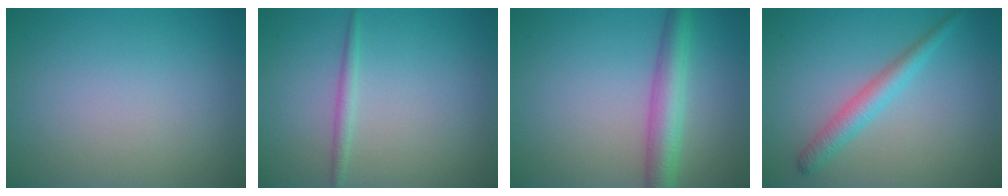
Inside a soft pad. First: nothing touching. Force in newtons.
{"total": 1.2, "press": 1.2, "slide": 0.1}
{"total": 4.3, "press": 4.3, "slide": 0.3}
{"total": 2.6, "press": 2.6, "slide": 0.1}